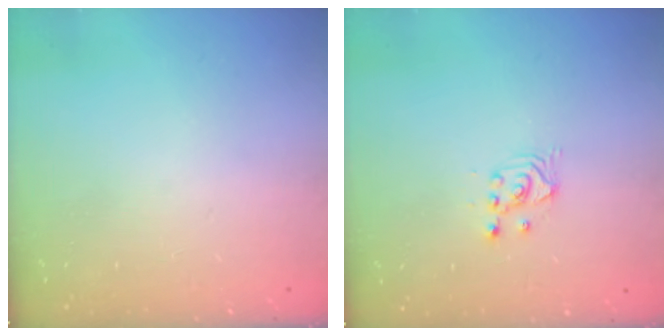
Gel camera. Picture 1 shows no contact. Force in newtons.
{"total": 2.4, "press": 2.3, "slide": 0.2}